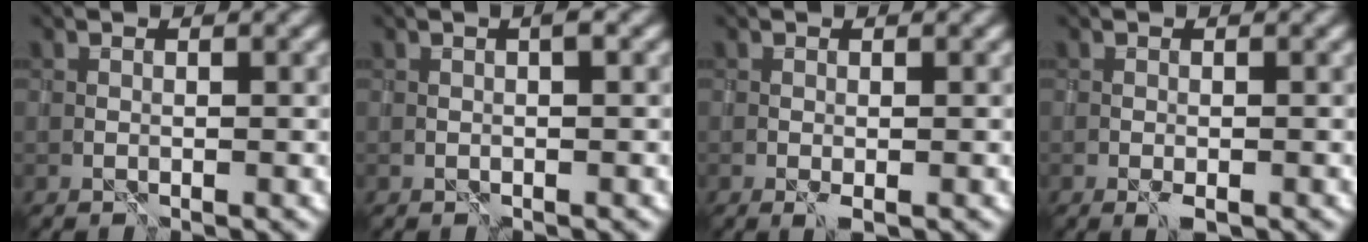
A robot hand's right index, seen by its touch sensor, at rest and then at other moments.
{"total": 1.0, "force": [0.1, 0.1, 1.0], "torque": [-0.015, 0.004, 0.003]}
{"total": 0.9, "force": [-0.4, 0.1, 0.8], "torque": [-0.019, -0.004, -0.008]}
{"total": 1.2, "force": [-0.7, 0.3, 0.9], "torque": [-0.019, -0.005, -0.012]}